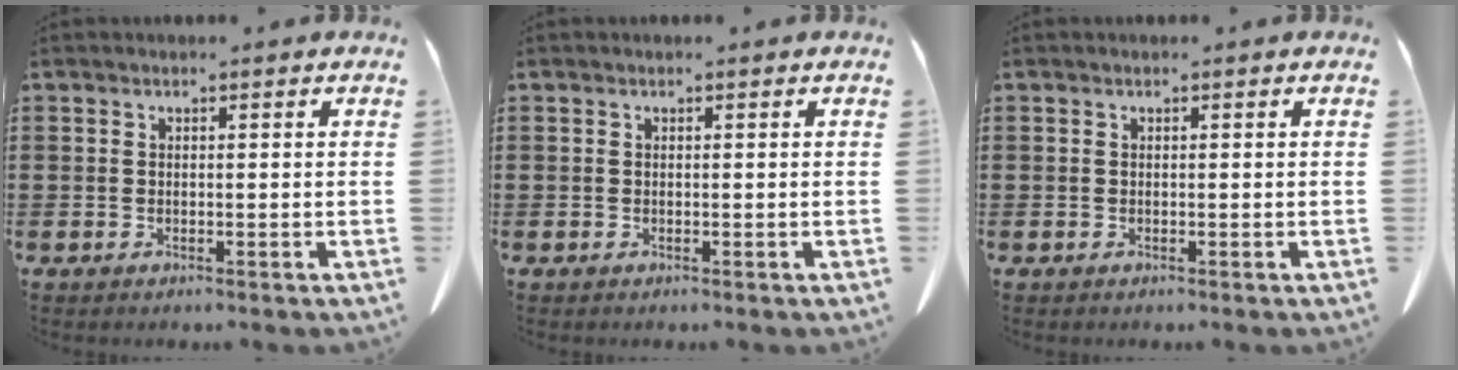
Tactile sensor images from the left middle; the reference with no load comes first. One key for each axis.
{"total": 0.0}
{"total": 0.0}